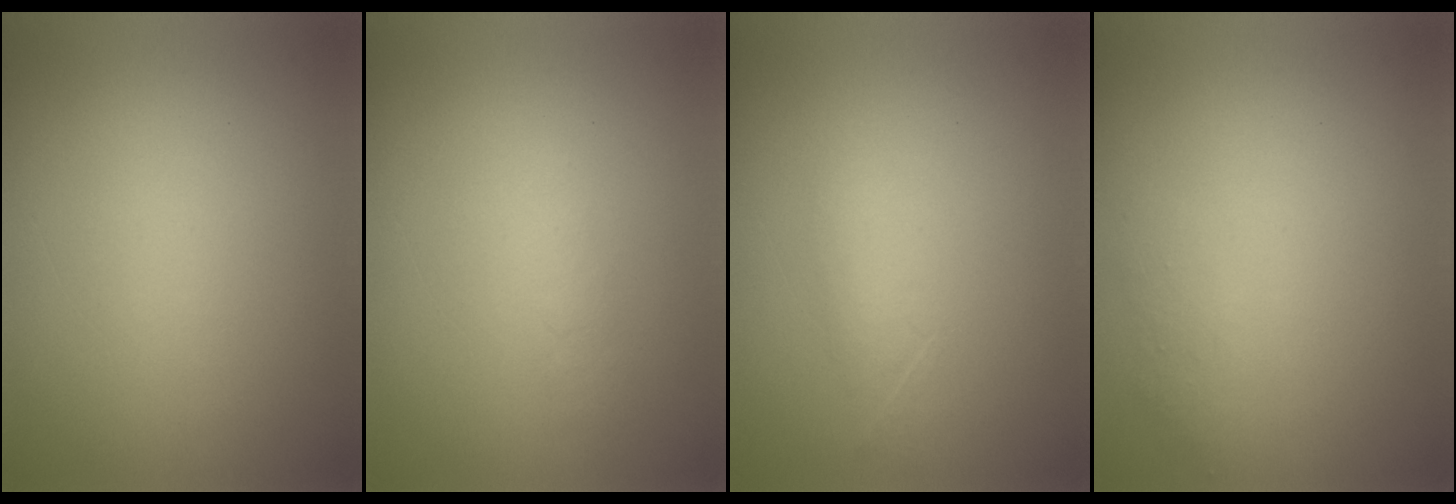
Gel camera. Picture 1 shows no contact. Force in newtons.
{"total": 1.3}
{"total": 1.7}
{"total": 2.1}